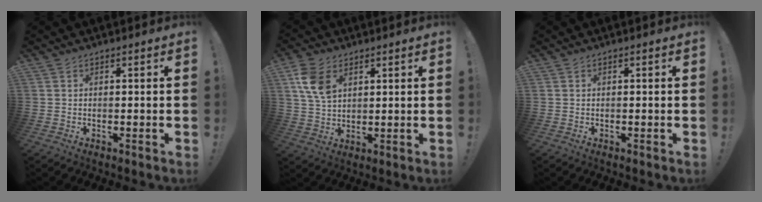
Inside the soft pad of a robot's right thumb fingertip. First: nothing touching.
{"total": 10.1, "force": [4.2, 6.5, 6.4], "torque": [-0.114, -0.004, 0.083]}
{"total": 0.0}